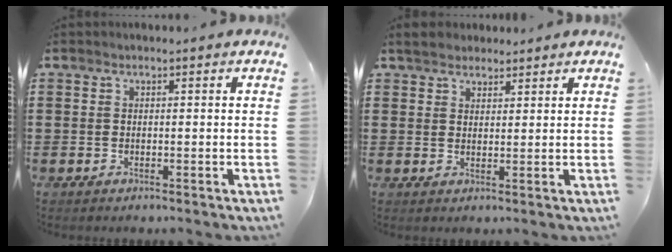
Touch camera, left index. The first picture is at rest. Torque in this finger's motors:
{"motor_torque": [1.42, -0.72, 0.06, 0.11]}